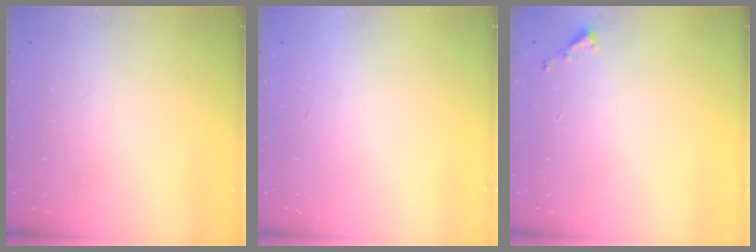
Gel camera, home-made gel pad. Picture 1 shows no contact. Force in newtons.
{"total": 1.7, "press": 1.7, "slide": 0.1}
{"total": 3.6, "press": 3.6, "slide": 0.3}